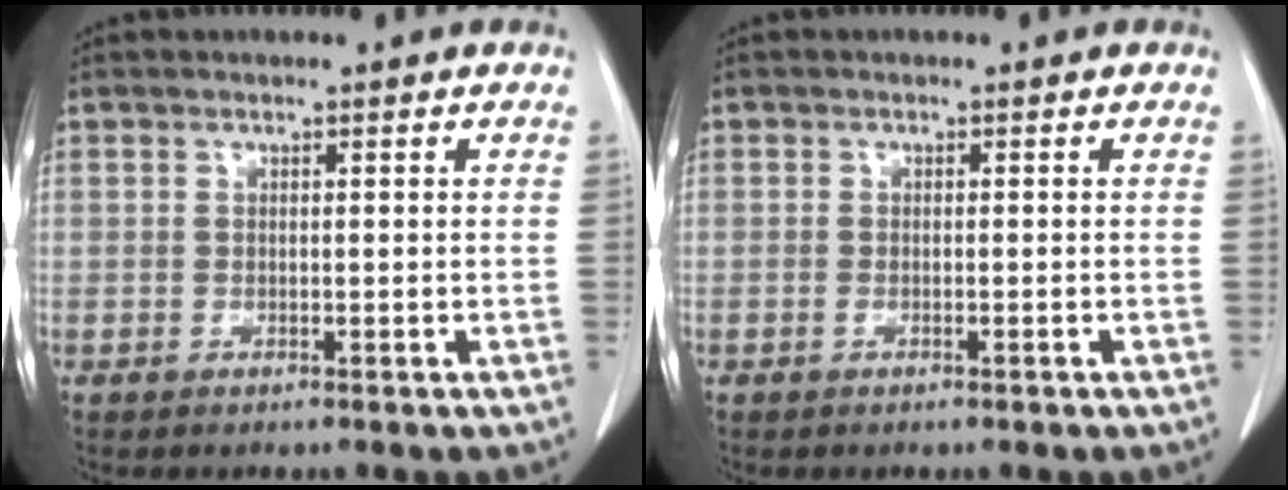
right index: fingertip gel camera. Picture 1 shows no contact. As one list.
[{"total": 0.7, "force": [-0.3, 0.2, 0.6], "torque": [-0.015, -0.002, -0.003]}]